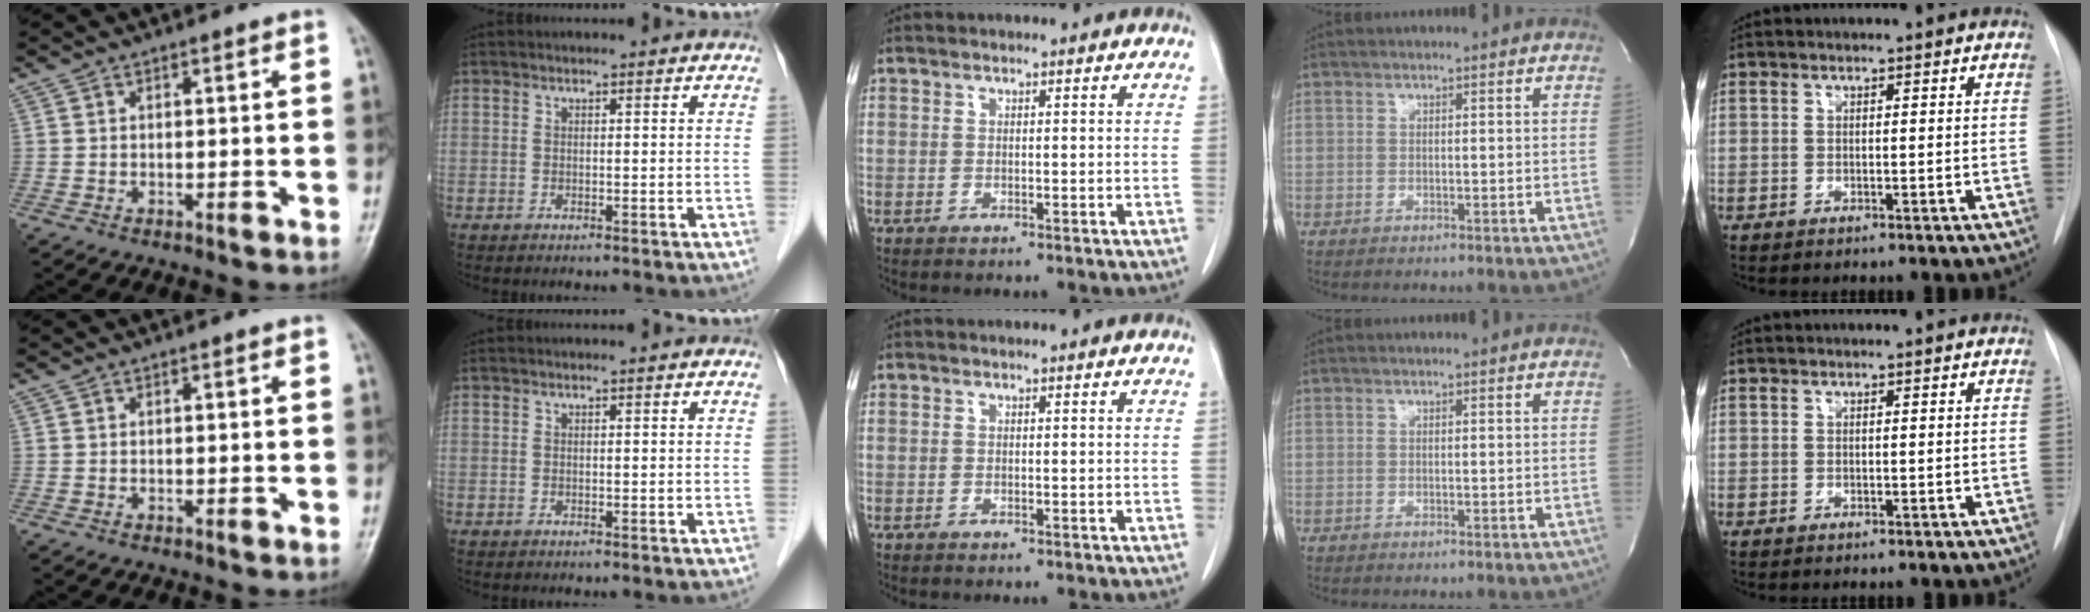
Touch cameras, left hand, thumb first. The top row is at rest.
{}